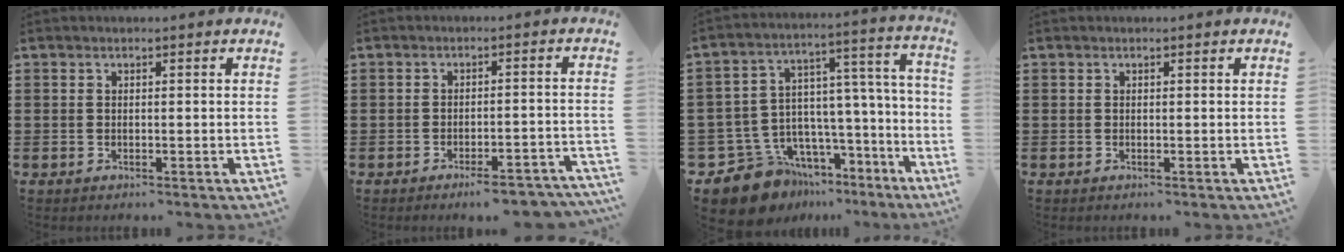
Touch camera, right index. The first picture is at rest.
{"total": 4.0, "force": [-3.7, 0.3, 1.6], "torque": [-0.025, -0.001, -0.070]}
{"total": 9.9, "force": [-8.4, 4.7, 2.6], "torque": [-0.072, -0.001, -0.159]}
{"total": 0.0}